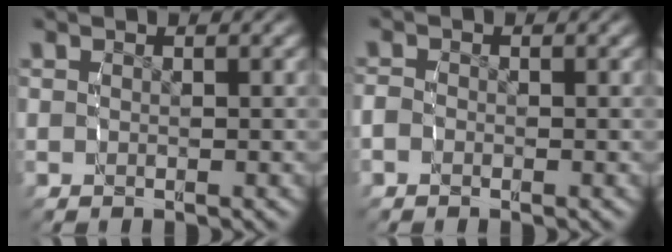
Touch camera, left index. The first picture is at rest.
{"total": 1.3, "force": [-0.6, 1.1, 0.4], "torque": [-0.014, 0.001, -0.017]}